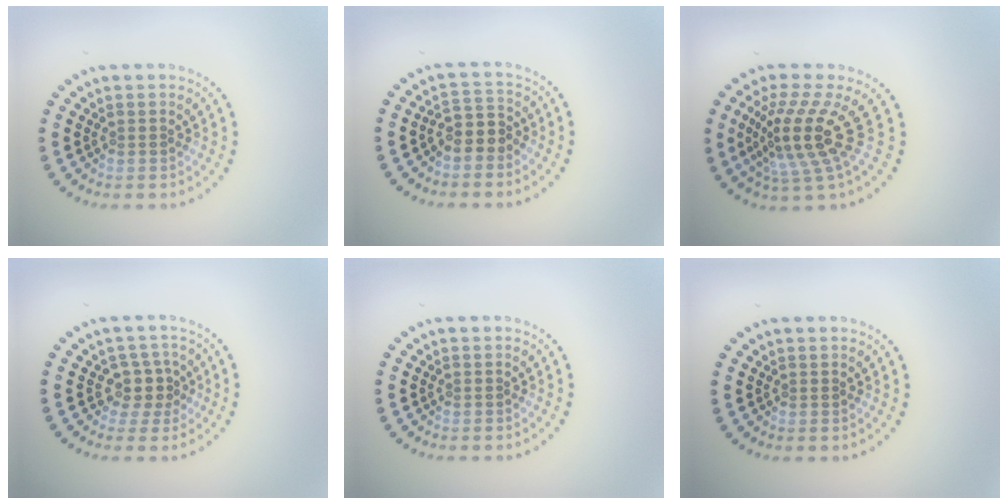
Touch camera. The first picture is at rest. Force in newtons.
{"total": 2.5, "press": 2.2, "slide": 1.1}
{"total": 5.1, "press": 3.6, "slide": 3.5}
{"total": 2.5, "press": 1.9, "slide": 1.6}
{"total": 0.0}
{"total": 0.0}